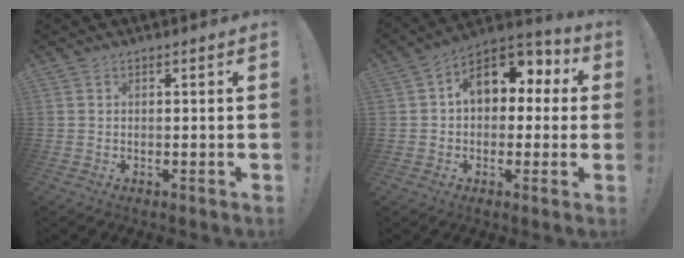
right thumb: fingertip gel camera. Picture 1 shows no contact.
{"total": 12.5, "force": [3.5, 9.1, 7.8], "torque": [-0.095, -0.007, 0.064]}